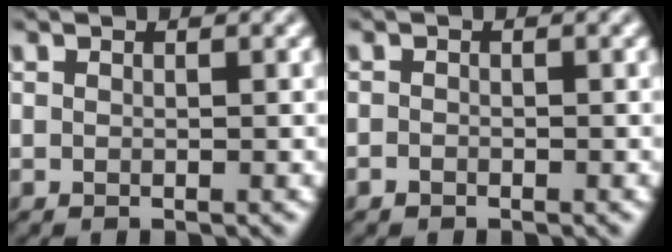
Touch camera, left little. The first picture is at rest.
{"total": 0.6, "force": [-0.5, 0.4, 0.1], "torque": [0.000, -0.003, -0.009]}